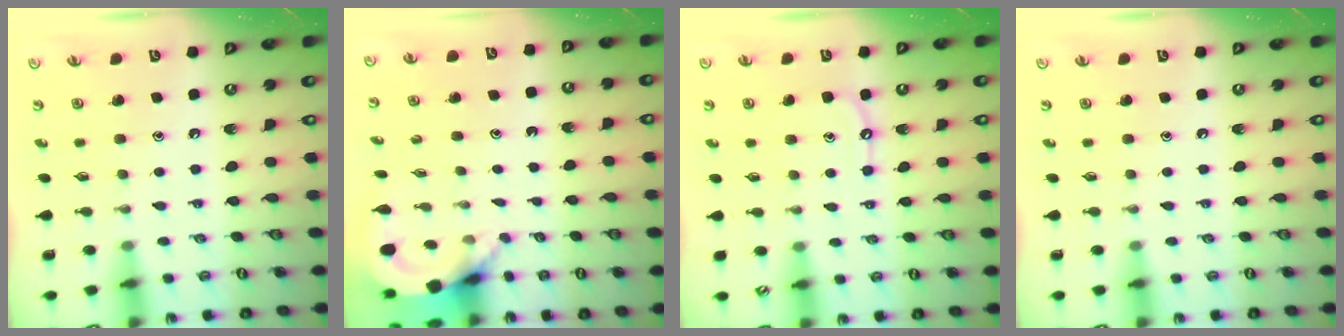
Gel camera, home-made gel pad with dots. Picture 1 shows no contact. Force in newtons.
{"total": 3.9, "press": 3.9, "slide": 0.3}
{"total": 6.1, "press": 6.1, "slide": 0.6}
{"total": 0.0}